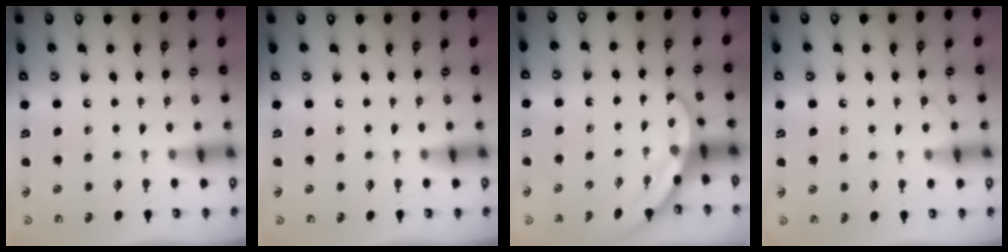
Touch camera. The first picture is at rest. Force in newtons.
{"total": 0.0}
{"total": 3.5, "press": 3.5, "slide": 0.1}
{"total": 6.6, "press": 6.5, "slide": 0.8}